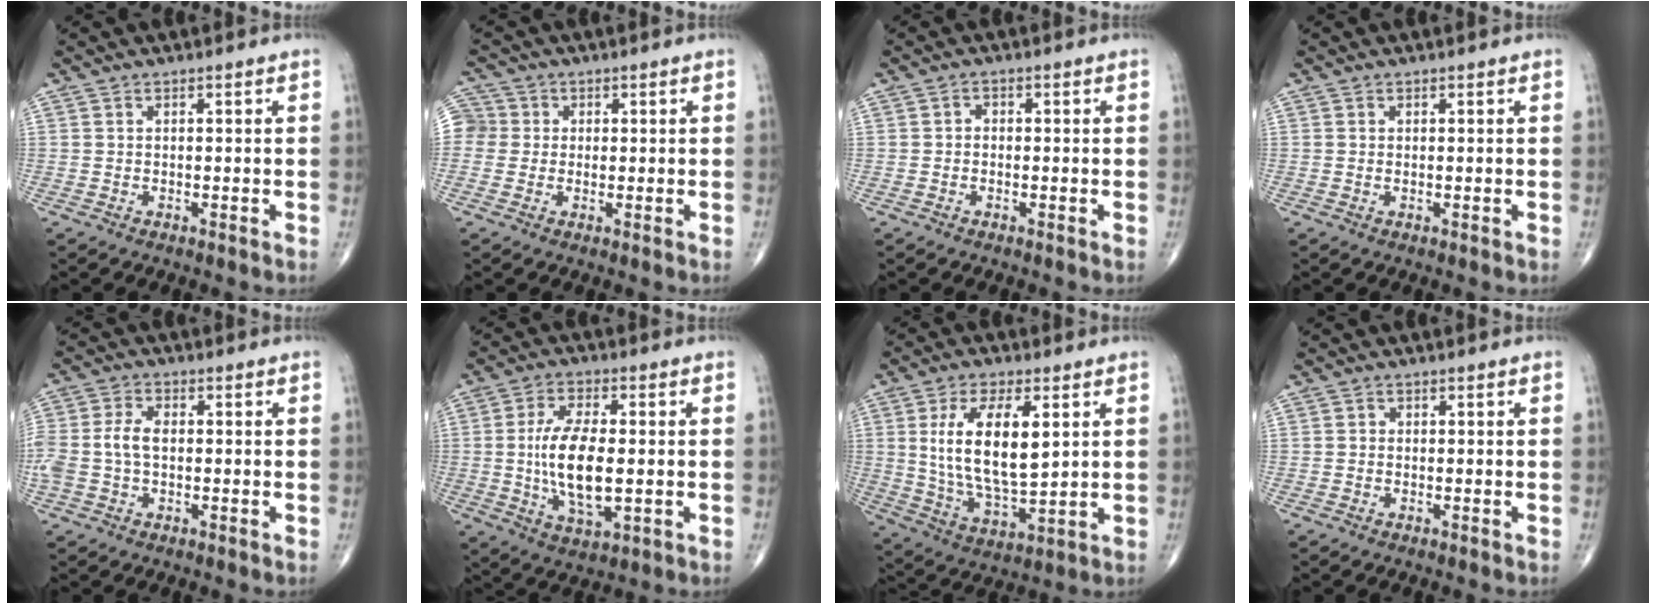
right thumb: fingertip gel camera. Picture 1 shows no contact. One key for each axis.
{"total": 5.5, "fx": 0.4, "fy": 5.3, "fz": 1.5, "tx": -0.014, "ty": 0.015, "tz": -0.001}
{"total": 1.0, "fx": -0.2, "fy": 0.8, "fz": 0.5, "tx": 0.000, "ty": 0.004, "tz": -0.010}
{"total": 0.0}
{"total": 7.4, "fx": -0.3, "fy": 4.7, "fz": 5.7, "tx": -0.144, "ty": 0.019, "tz": -0.008}
{"total": 12.7, "fx": -0.6, "fy": 5.5, "fz": 11.4, "tx": -0.215, "ty": -0.007, "tz": -0.008}
{"total": 15.4, "fx": 3.6, "fy": 6.7, "fz": 13.4, "tx": -0.240, "ty": -0.020, "tz": 0.075}
{"total": 0.5, "fx": -0.1, "fy": 0.5, "fz": 0.2, "tx": -0.001, "ty": 0.002, "tz": -0.005}